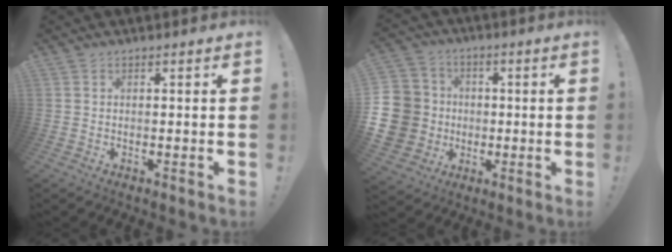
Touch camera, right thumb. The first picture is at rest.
{"total": 14.4, "force": [-1.7, 13.4, 5.2], "torque": [-0.107, 0.018, -0.012]}